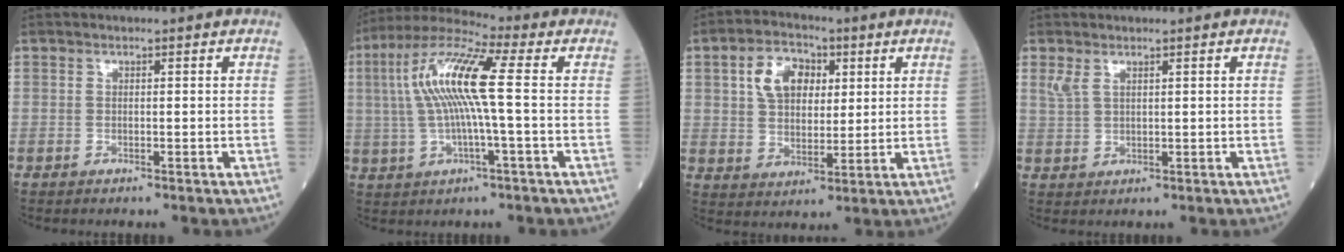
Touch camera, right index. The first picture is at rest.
{"total": 12.0, "force": [1.2, 0.9, 11.9], "torque": [-0.247, 0.026, 0.017]}
{"total": 8.5, "force": [2.9, 5.4, 5.8], "torque": [-0.115, 0.021, 0.057]}
{"total": 2.0, "force": [1.3, 0.8, 1.3], "torque": [-0.037, 0.010, 0.037]}